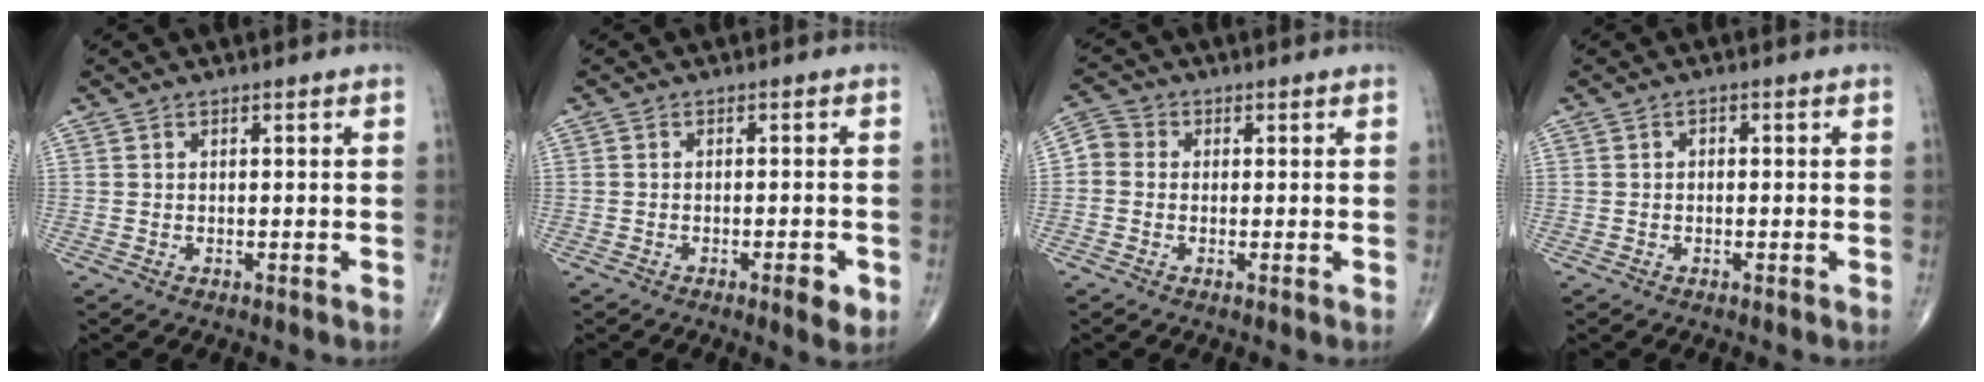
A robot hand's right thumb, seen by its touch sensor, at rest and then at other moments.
{"total": 3.4, "force": [-1.5, 0.9, 2.9], "torque": [-0.039, -0.002, -0.021]}
{"total": 4.1, "force": [-0.2, 3.7, 1.7], "torque": [-0.024, 0.010, -0.017]}
{"total": 0.9, "force": [0.0, 0.7, 0.5], "torque": [0.002, 0.004, -0.006]}